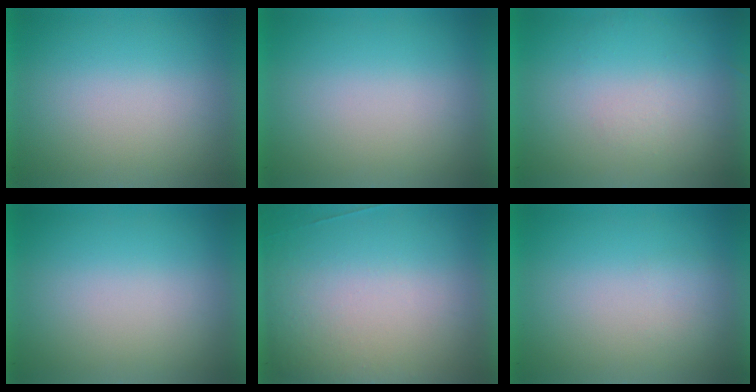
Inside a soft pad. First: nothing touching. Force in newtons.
{"total": 0.0}
{"total": 1.3}
{"total": 10.6}
{"total": 1.7}
{"total": 1.1}